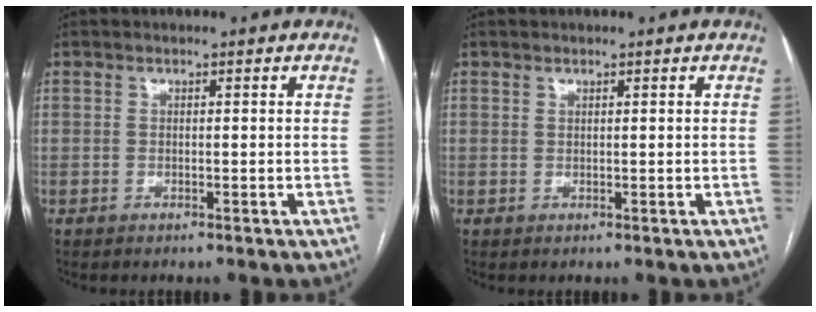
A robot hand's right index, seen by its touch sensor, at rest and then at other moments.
{"total": 0.0}